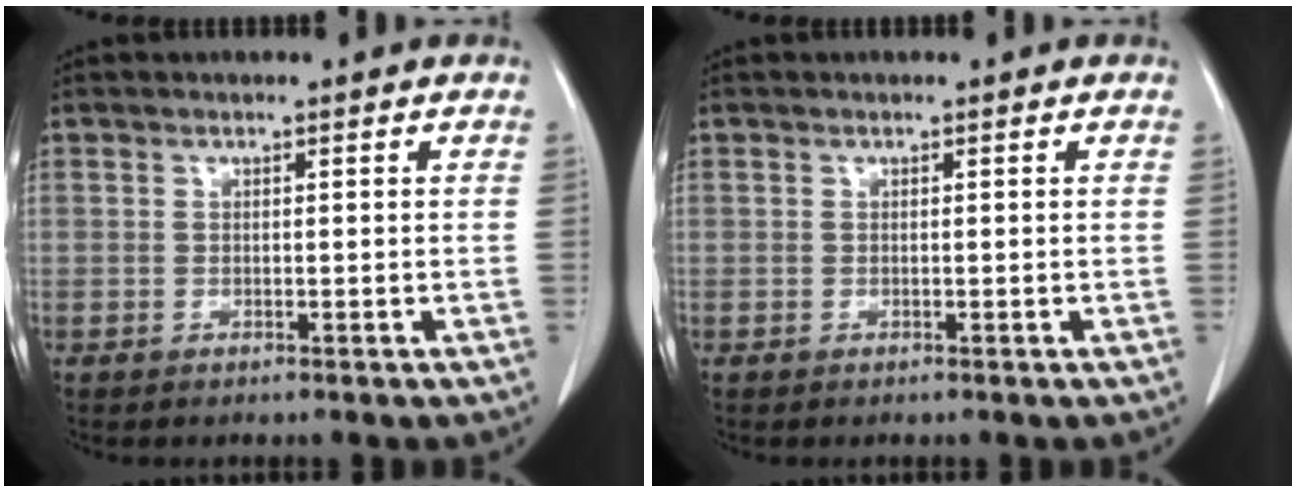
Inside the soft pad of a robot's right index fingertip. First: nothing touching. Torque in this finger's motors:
{"motor_torque": [0.00, 0.00, 0.00, 0.00]}